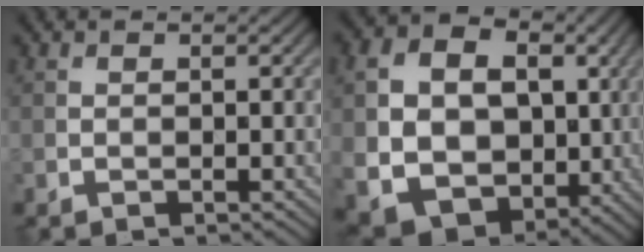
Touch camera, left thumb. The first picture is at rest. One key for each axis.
{"total": 13.8, "fx": 0.3, "fy": 10.8, "fz": 8.7, "tx": -0.195, "ty": -0.018, "tz": 0.018}